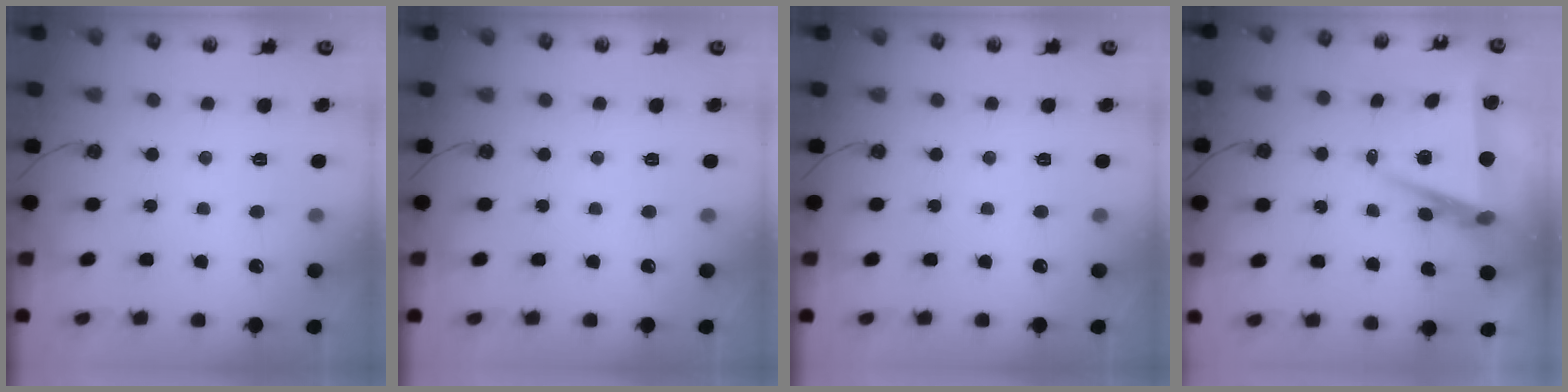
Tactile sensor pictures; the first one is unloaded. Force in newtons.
{"total": 0.0}
{"total": 0.0}
{"total": 8.1, "press": 6.9, "slide": 4.2}